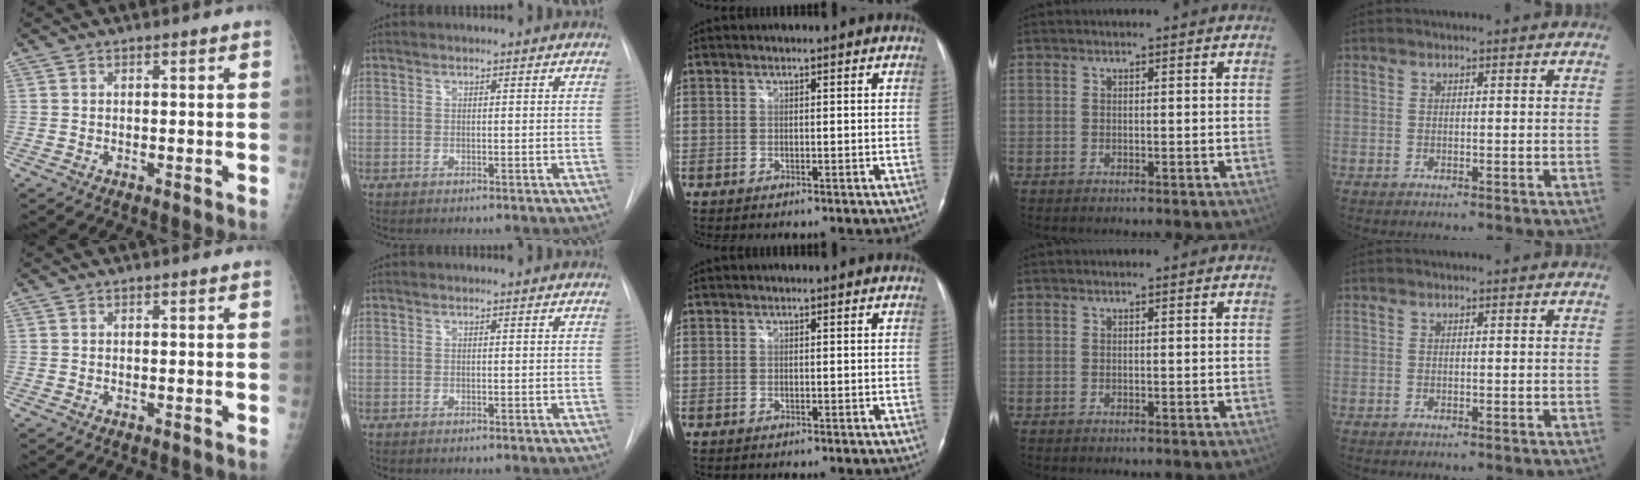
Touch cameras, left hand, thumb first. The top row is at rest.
{}